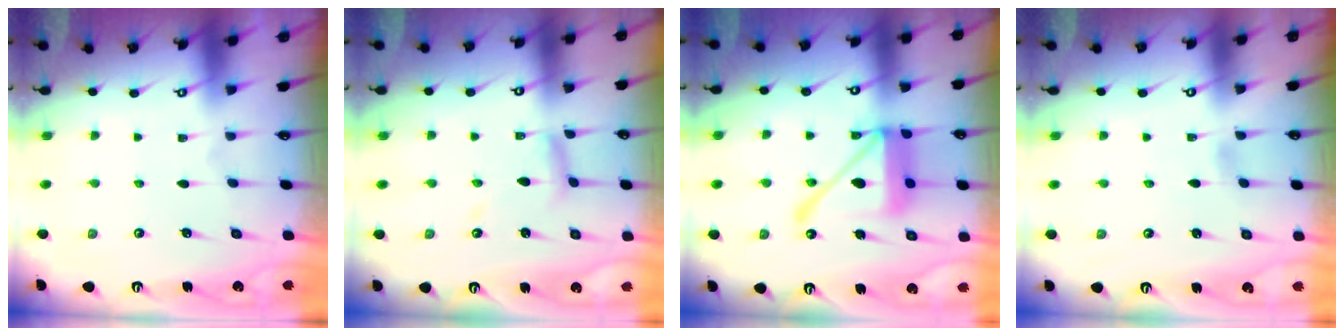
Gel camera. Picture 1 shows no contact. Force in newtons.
{"total": 7.8, "press": 7.8, "slide": 0.6}
{"total": 16.8, "press": 16.7, "slide": 2.0}
{"total": 2.1, "press": 2.1, "slide": 0.3}